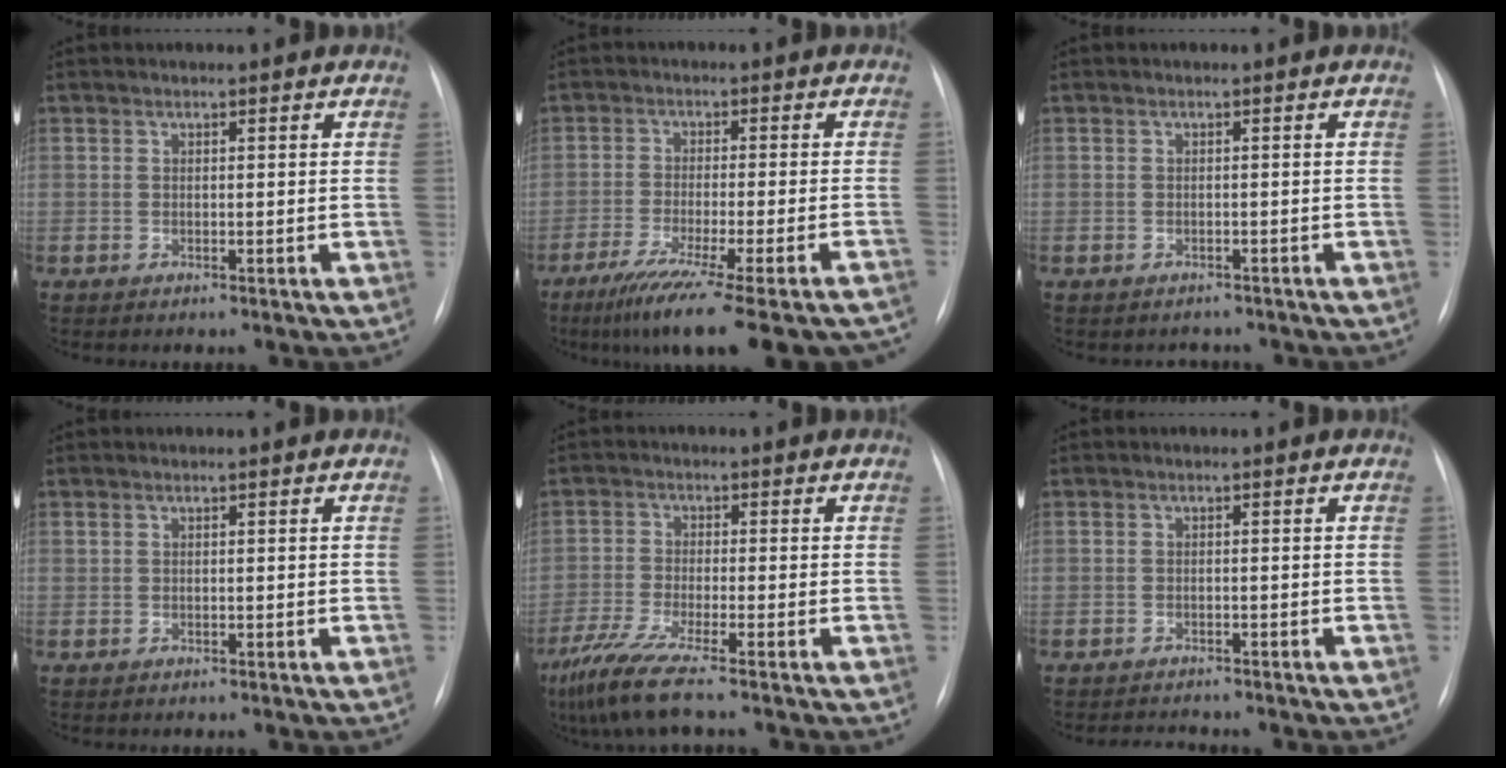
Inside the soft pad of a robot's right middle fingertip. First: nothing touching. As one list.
[{"total": 20.4, "force": [-16.7, 0.6, 11.7], "torque": [-0.120, -0.046, -0.237]}, {"total": 2.0, "force": [-1.8, 0.8, -0.2], "torque": [-0.003, 0.001, -0.022]}, {"total": 0.0}, {"total": 7.6, "force": [-5.6, -0.5, 5.0], "torque": [-0.103, -0.028, -0.107]}, {"total": 1.8, "force": [-1.8, 0.0, -0.1], "torque": [-0.004, -0.012, -0.024]}]